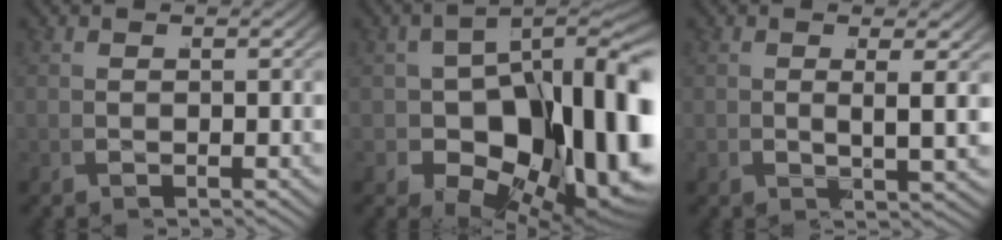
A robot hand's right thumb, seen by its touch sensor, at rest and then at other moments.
{"total": 20.6, "force": [-4.0, 13.2, 15.3], "torque": [-0.232, -0.075, -0.019]}
{"total": 2.6, "force": [0.2, 0.7, 2.5], "torque": [-0.038, -0.003, 0.005]}